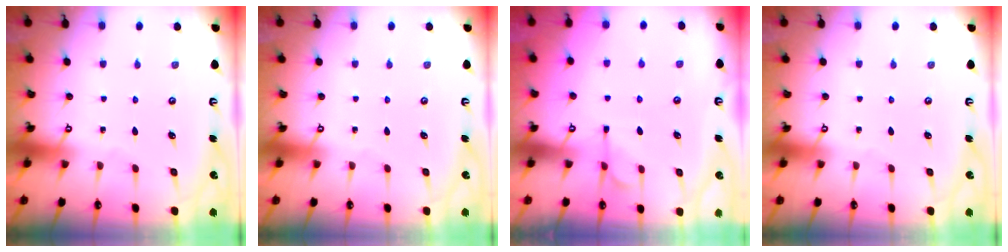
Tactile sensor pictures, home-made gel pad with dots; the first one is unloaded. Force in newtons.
{"total": 0.0}
{"total": 2.0, "press": 1.4, "slide": 1.3}
{"total": 0.0}